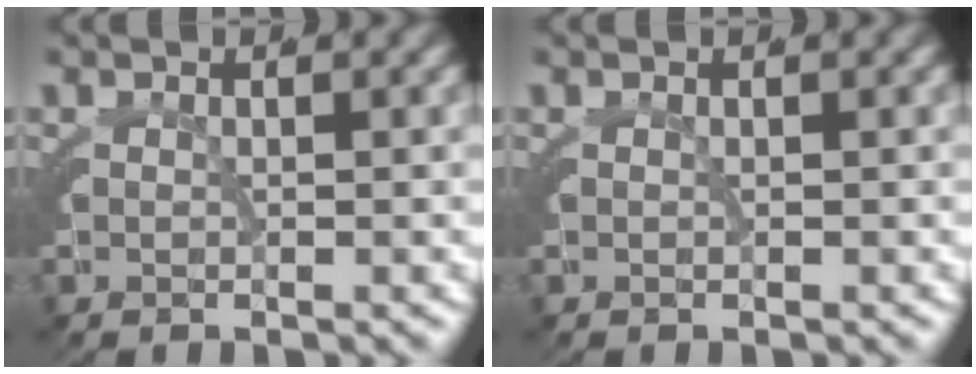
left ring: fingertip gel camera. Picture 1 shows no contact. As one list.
[{"total": 0.0}]